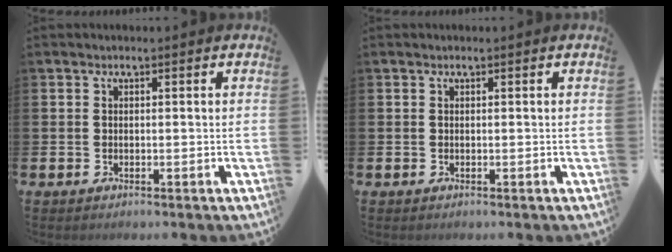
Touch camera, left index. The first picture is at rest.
{"total": 0.5, "force": [-0.4, -0.2, -0.3], "torque": [0.008, -0.002, -0.007]}